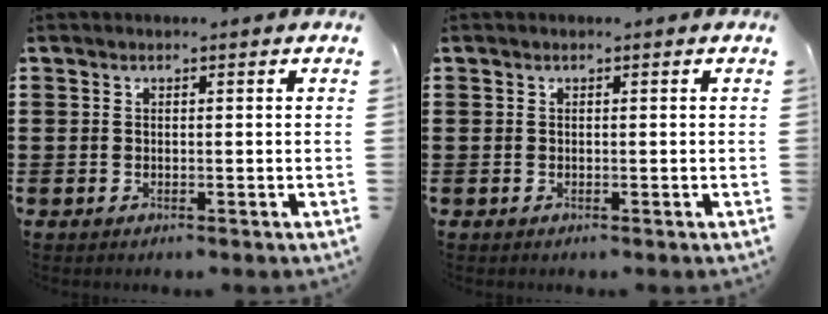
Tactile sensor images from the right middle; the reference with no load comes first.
{"total": 0.0}